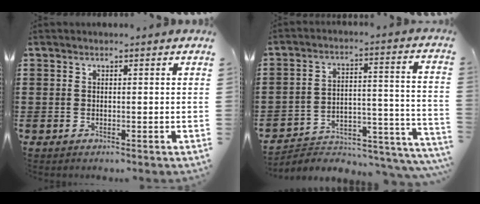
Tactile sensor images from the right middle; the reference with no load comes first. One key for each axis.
{"total": 3.1, "fx": -2.8, "fy": 1.2, "fz": 0.5, "tx": -0.018, "ty": -0.005, "tz": -0.063}